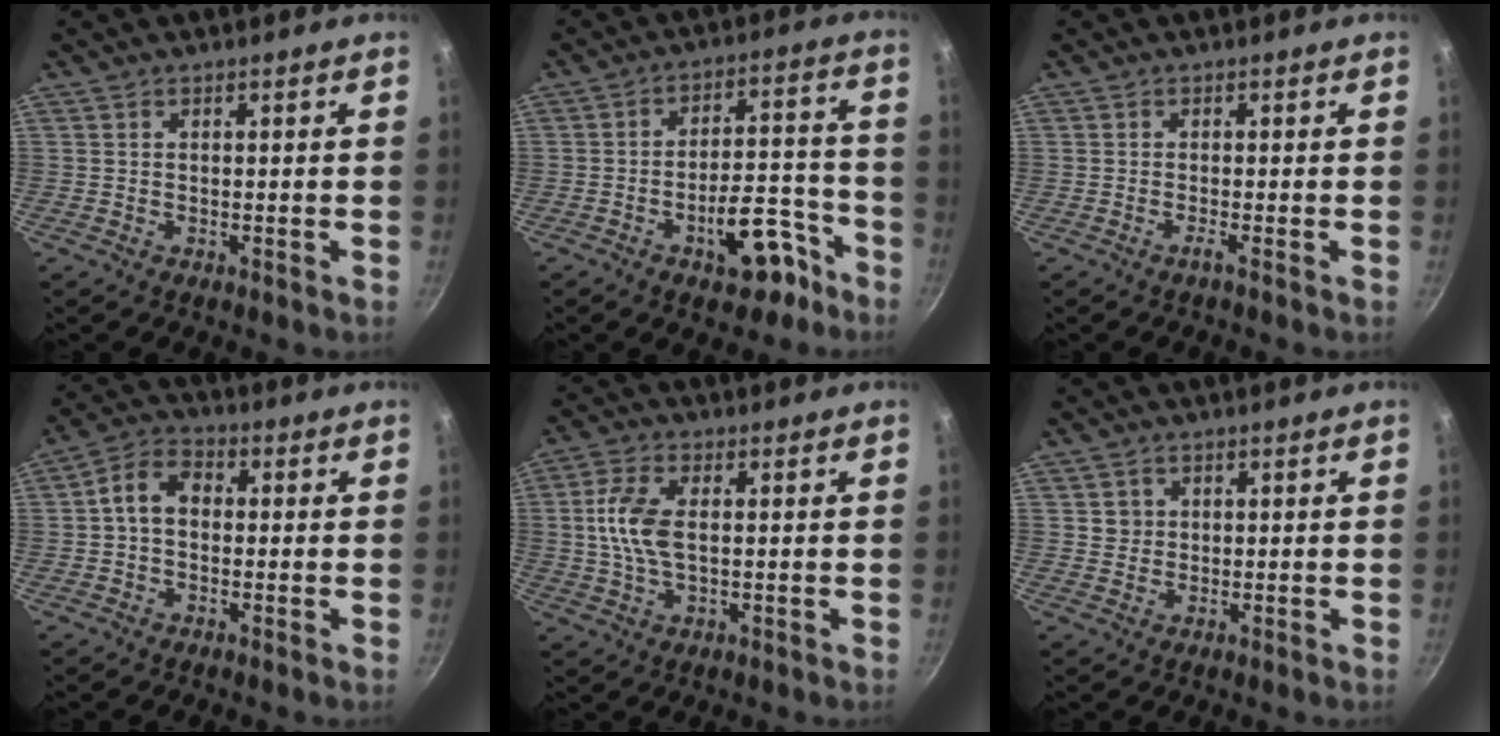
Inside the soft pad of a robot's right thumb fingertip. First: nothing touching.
{"total": 12.2, "force": [-6.7, 6.0, 8.3], "torque": [-0.078, 0.072, -0.085]}
{"total": 1.0, "force": [-0.6, -0.3, 0.8], "torque": [-0.021, 0.001, -0.014]}
{"total": 6.8, "force": [0.1, 5.0, 4.5], "torque": [-0.068, 0.022, -0.012]}
{"total": 8.3, "force": [0.6, 4.4, 7.0], "torque": [-0.141, 0.010, 0.009]}
{"total": 2.3, "force": [0.5, 2.2, 0.4], "torque": [0.008, 0.006, 0.006]}